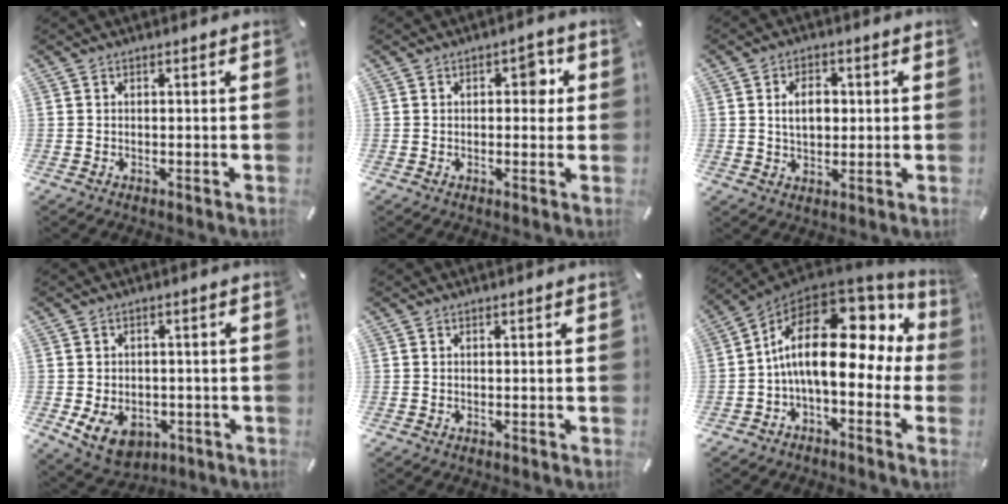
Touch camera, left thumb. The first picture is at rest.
{"total": 4.4, "force": [0.7, 2.5, 3.5], "torque": [-0.032, -0.003, 0.000]}
{"total": 6.3, "force": [0.8, 4.6, 4.3], "torque": [-0.066, 0.002, 0.008]}
{"total": 8.2, "force": [-2.7, 6.1, 4.8], "torque": [-0.093, 0.007, -0.048]}
{"total": 0.0}
{"total": 18.9, "force": [2.7, 8.8, 16.5], "torque": [-0.307, -0.029, 0.040]}